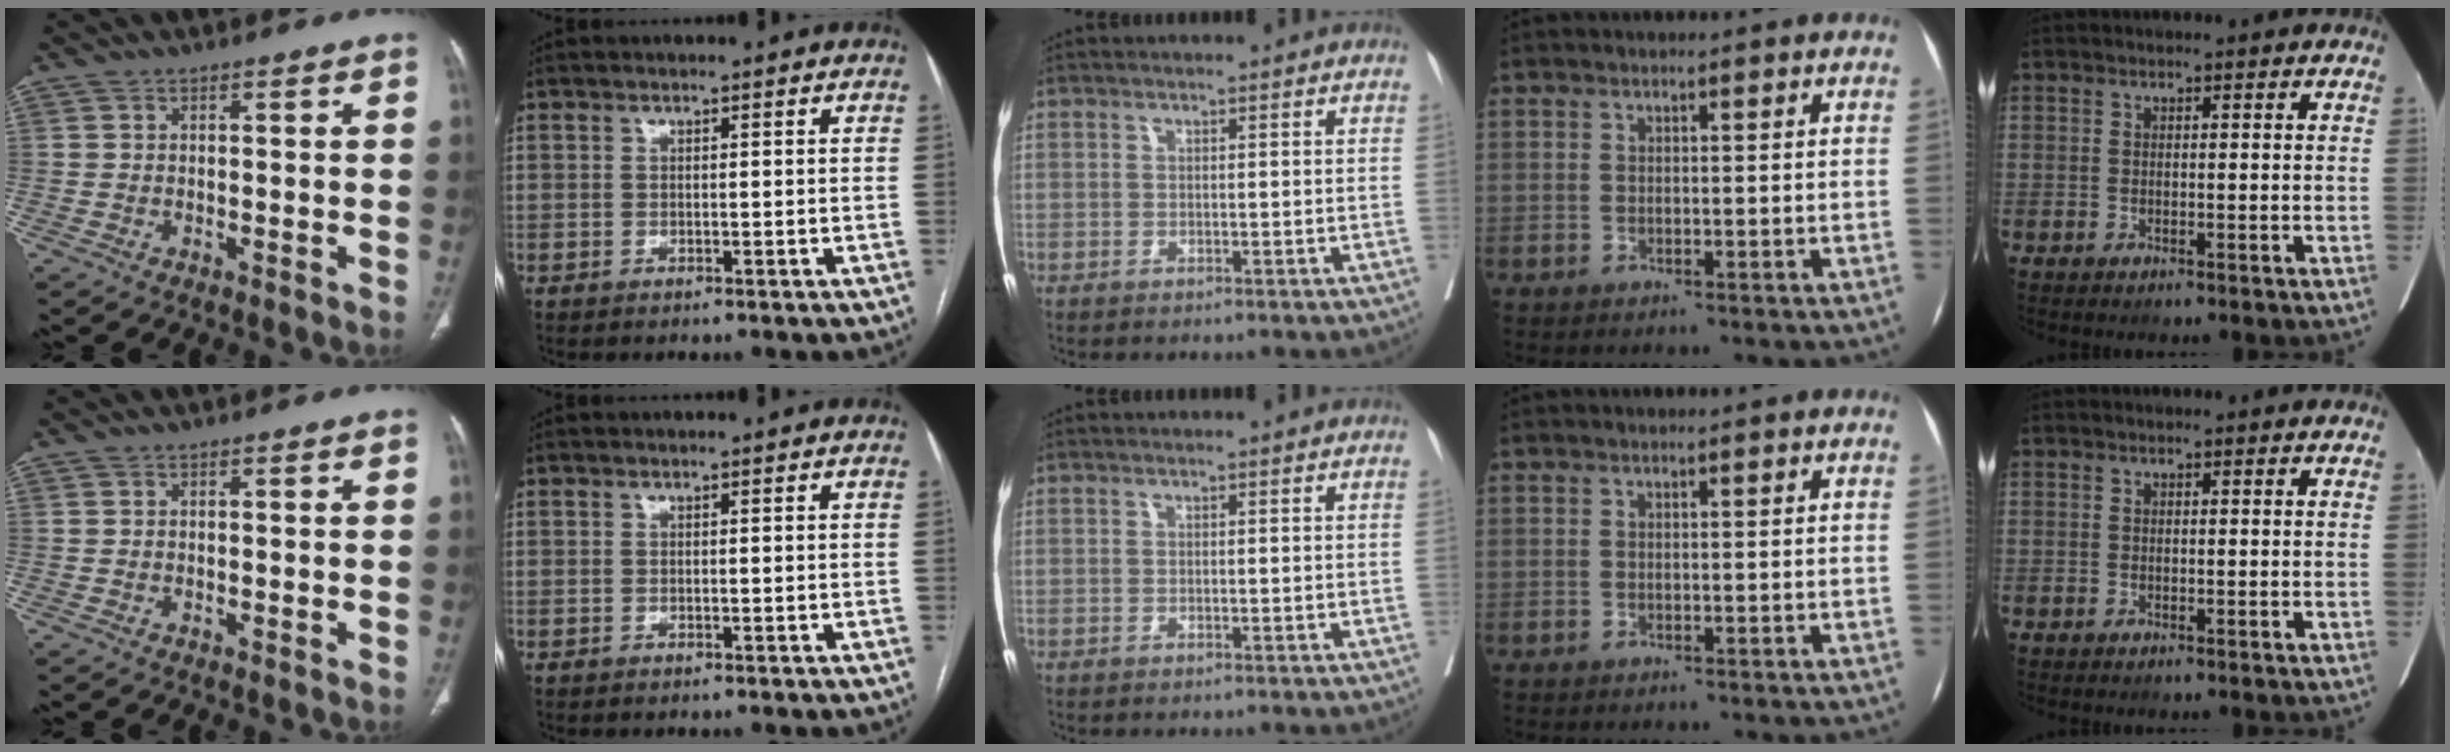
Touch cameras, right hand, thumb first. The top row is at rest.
{}